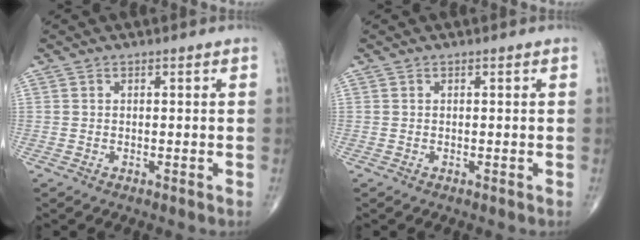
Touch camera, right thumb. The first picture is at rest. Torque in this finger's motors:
{"motor_torque": [0.01, -0.12, 0.08, 0.07, 0.00]}